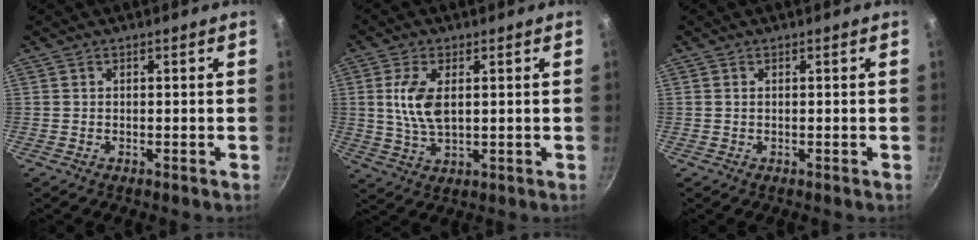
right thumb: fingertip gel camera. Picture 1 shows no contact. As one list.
[{"total": 8.1, "force": [1.4, 4.2, 6.8], "torque": [-0.134, -0.004, 0.029]}, {"total": 0.0}]